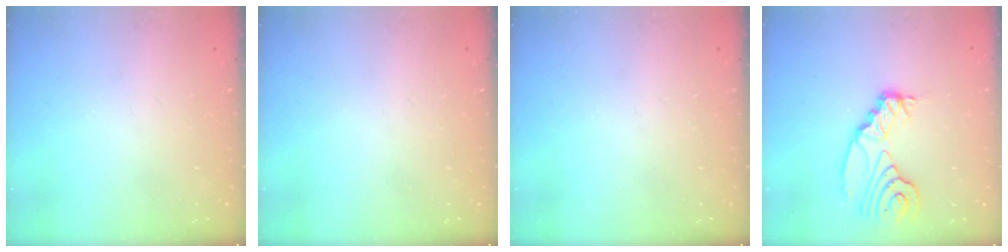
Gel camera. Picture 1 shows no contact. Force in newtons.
{"total": 0.0}
{"total": 0.0}
{"total": 11.2, "press": 11.1, "slide": 1.3}